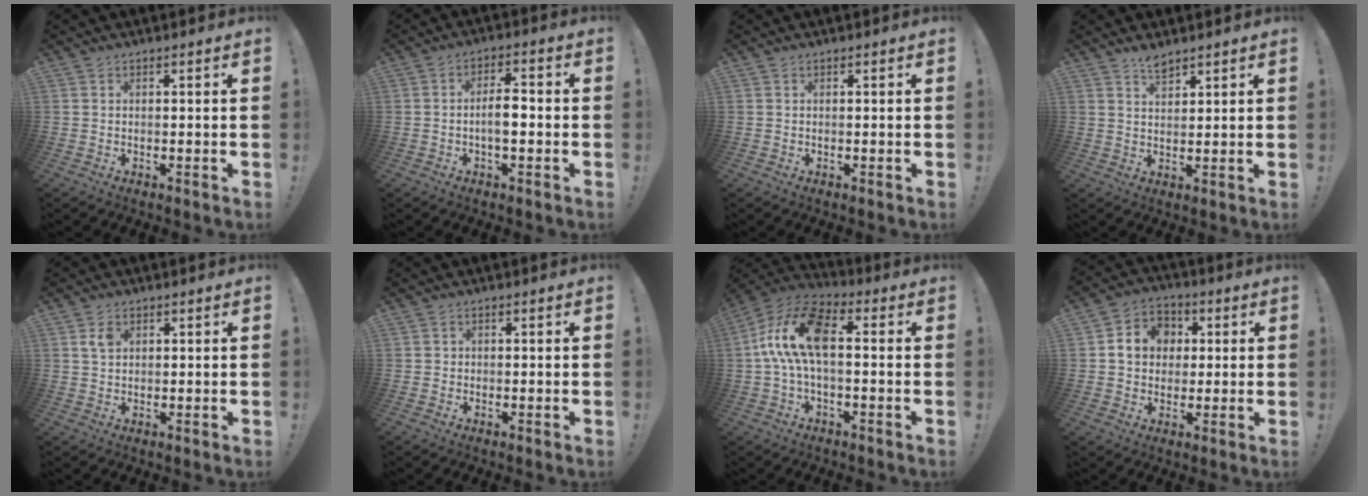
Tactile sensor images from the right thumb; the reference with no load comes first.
{"total": 3.1, "force": [-0.8, 1.9, 2.3], "torque": [-0.030, 0.003, -0.016]}
{"total": 0.0}
{"total": 3.9, "force": [3.3, 1.3, 1.7], "torque": [-0.021, -0.020, 0.056]}
{"total": 3.3, "force": [1.5, 2.3, 1.9], "torque": [-0.031, 0.000, 0.028]}
{"total": 1.0, "force": [0.0, 1.0, 0.2], "torque": [-0.010, 0.006, 0.001]}
{"total": 14.8, "force": [1.0, 7.0, 13.0], "torque": [-0.261, 0.012, 0.020]}
{"total": 9.8, "force": [1.6, 8.8, 4.0], "torque": [-0.061, 0.005, 0.037]}